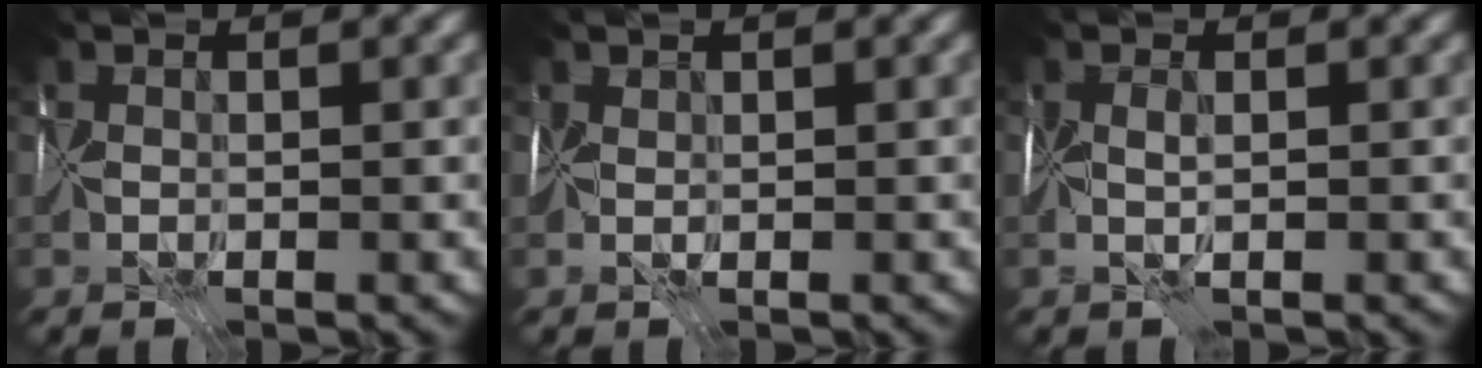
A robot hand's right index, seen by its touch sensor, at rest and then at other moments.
{"total": 0.7, "force": [0.4, 0.3, 0.4], "torque": [-0.012, 0.008, 0.005]}
{"total": 1.2, "force": [0.2, 0.1, 1.2], "torque": [-0.022, 0.003, -0.001]}